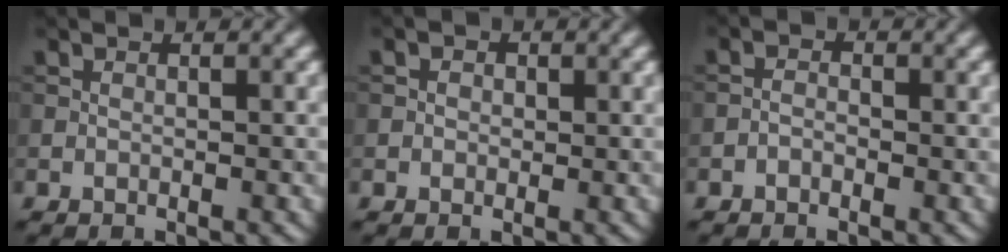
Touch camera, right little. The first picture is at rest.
{"total": 1.2, "force": [0.3, 1.0, 0.5], "torque": [-0.005, 0.000, -0.004]}
{"total": 0.9, "force": [-0.6, 0.5, 0.4], "torque": [-0.006, 0.002, -0.016]}